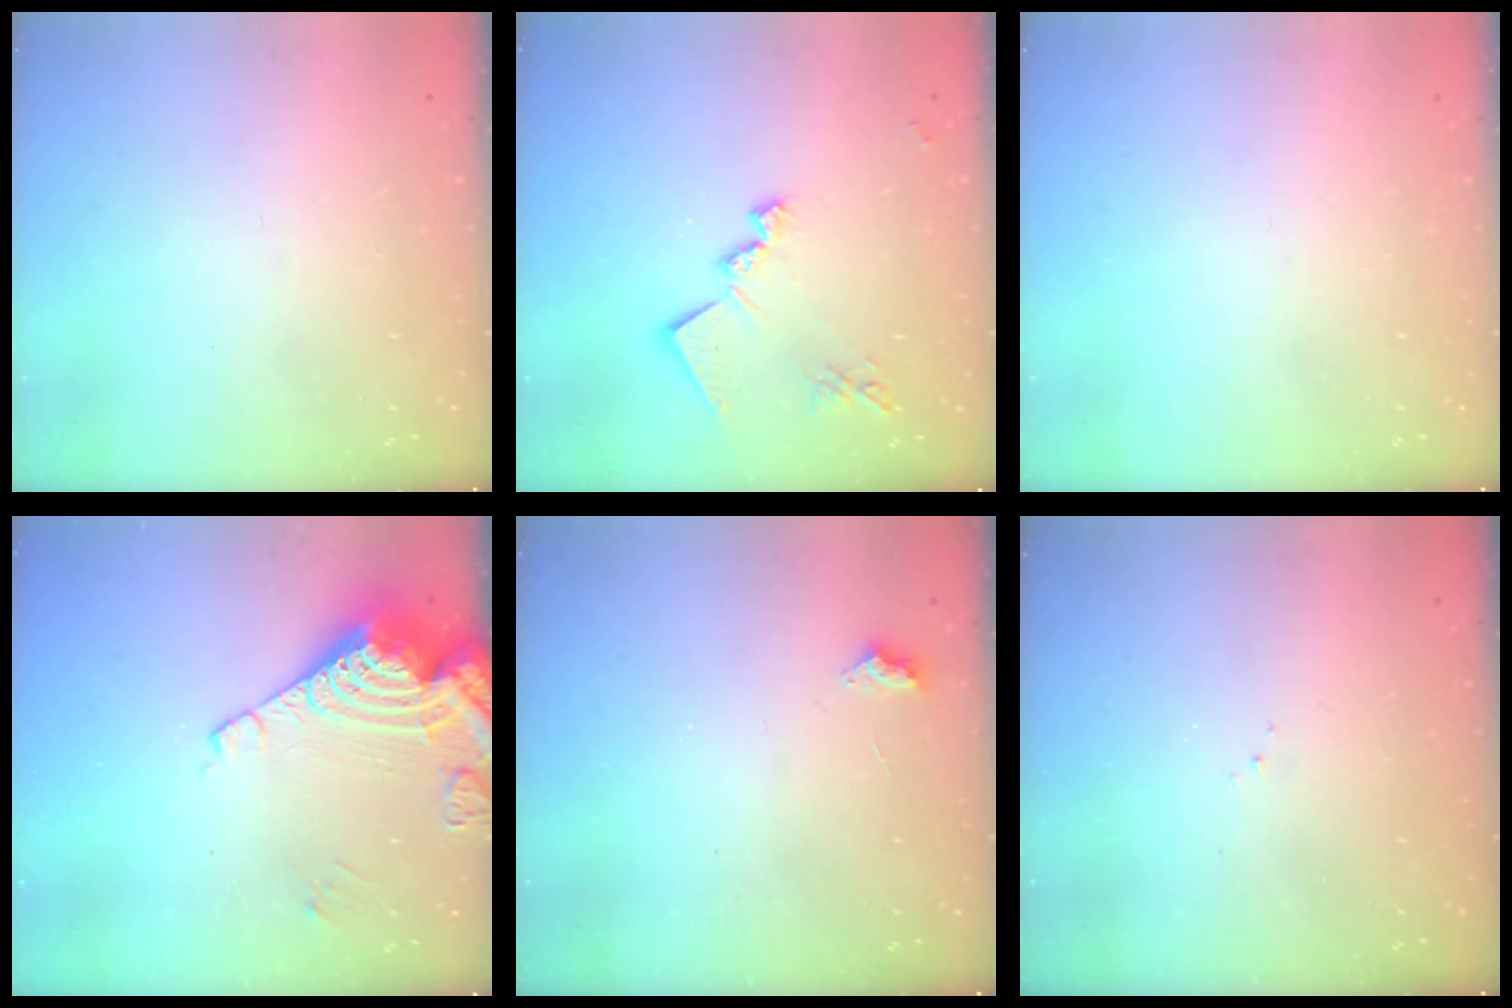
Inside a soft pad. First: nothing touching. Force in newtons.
{"total": 14.1, "press": 14.1, "slide": 0.6}
{"total": 0.0}
{"total": 13.9, "press": 13.8, "slide": 1.7}
{"total": 2.4, "press": 2.4, "slide": 0.4}
{"total": 5.8, "press": 5.8, "slide": 0.7}